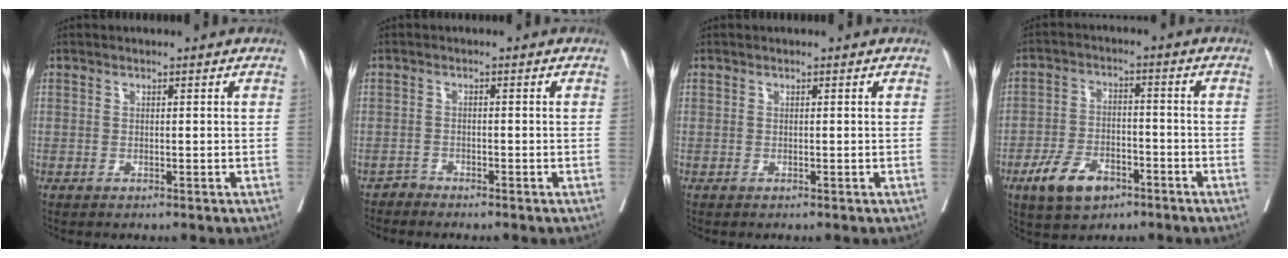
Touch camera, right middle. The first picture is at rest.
{"total": 1.1, "force": [-0.9, 0.0, -0.6], "torque": [0.017, -0.004, -0.018]}
{"total": 0.0}
{"total": 8.1, "force": [-4.8, 4.2, 5.0], "torque": [-0.101, 0.000, -0.081]}